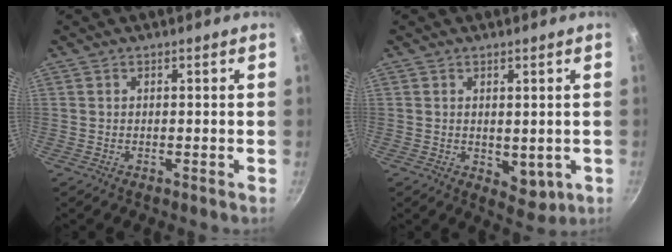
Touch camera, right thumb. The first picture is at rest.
{"total": 4.9, "force": [0.0, 3.2, 3.7], "torque": [-0.037, -0.013, 0.007]}